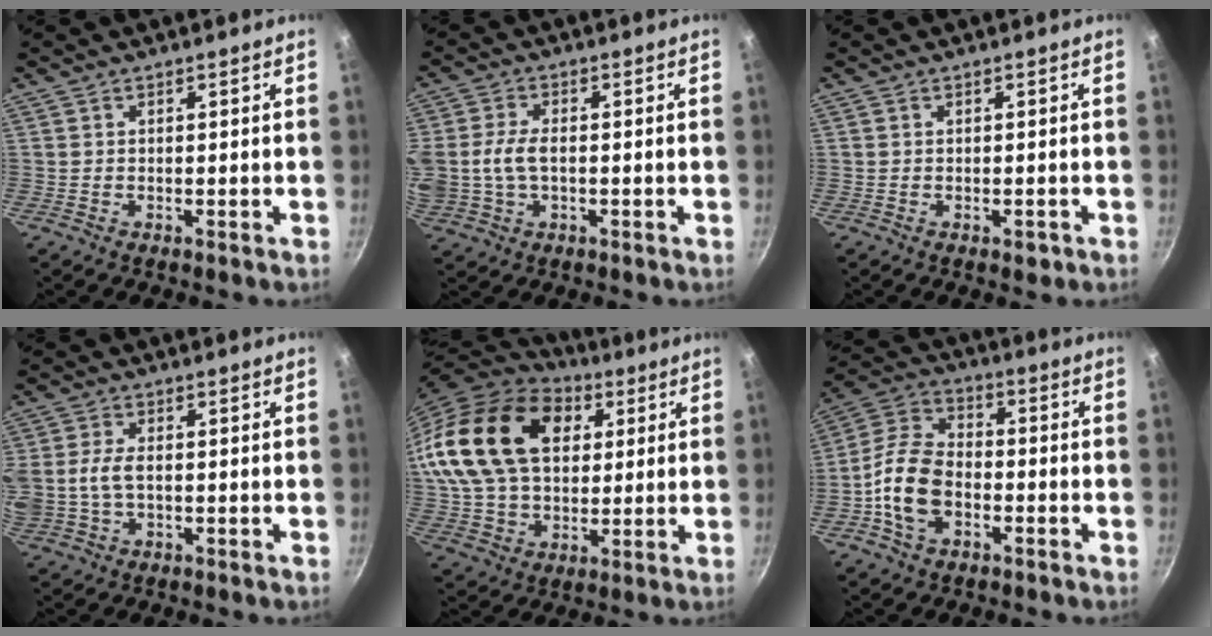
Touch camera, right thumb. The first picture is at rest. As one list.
[{"total": 9.7, "force": [-0.3, 6.3, 7.4], "torque": [-0.161, 0.008, -0.012]}, {"total": 1.7, "force": [-0.7, 0.8, 1.2], "torque": [-0.017, 0.002, -0.008]}, {"total": 8.2, "force": [-0.1, 5.1, 6.3], "torque": [-0.138, 0.005, -0.007]}, {"total": 24.8, "force": [7.4, 16.8, 16.8], "torque": [-0.291, 0.002, 0.130]}, {"total": 12.7, "force": [-3.6, 8.3, 8.9], "torque": [-0.156, 0.037, -0.081]}]